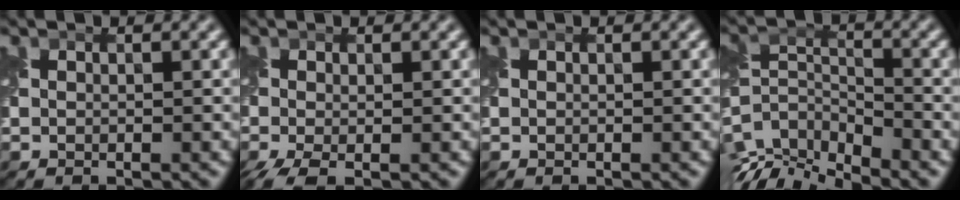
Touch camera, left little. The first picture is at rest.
{"total": 2.9, "force": [-1.5, 0.8, 2.3], "torque": [-0.058, -0.010, -0.033]}
{"total": 0.0}
{"total": 8.1, "force": [-6.4, 2.9, 4.1], "torque": [-0.085, -0.010, -0.118]}